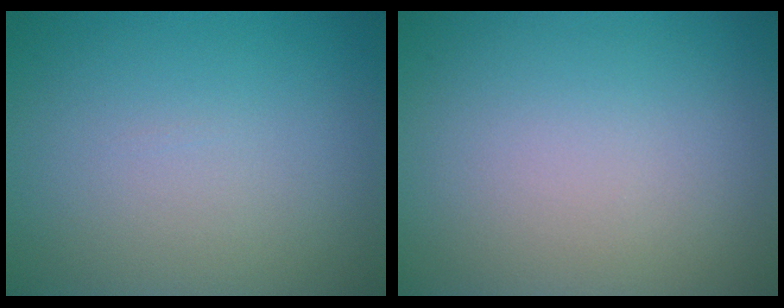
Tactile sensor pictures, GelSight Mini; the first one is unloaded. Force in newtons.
{"total": 0.0}